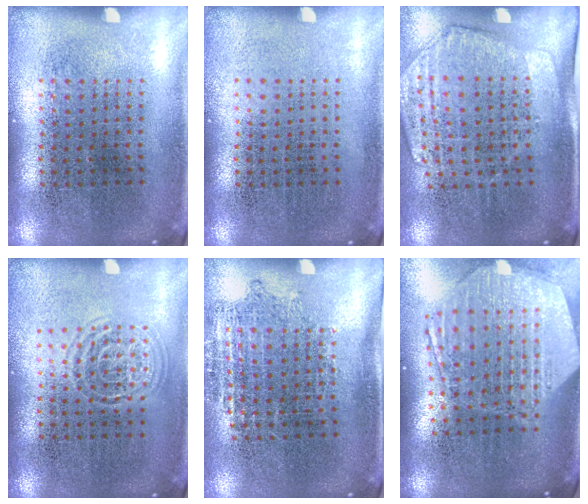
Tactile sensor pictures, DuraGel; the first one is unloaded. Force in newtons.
{"total": 0.0}
{"total": 1.8, "press": 1.5, "slide": 1.0}
{"total": 1.0, "press": 1.0, "slide": 0.1}
{"total": 1.1, "press": 0.9, "slide": 0.7}
{"total": 2.9, "press": 2.3, "slide": 1.8}